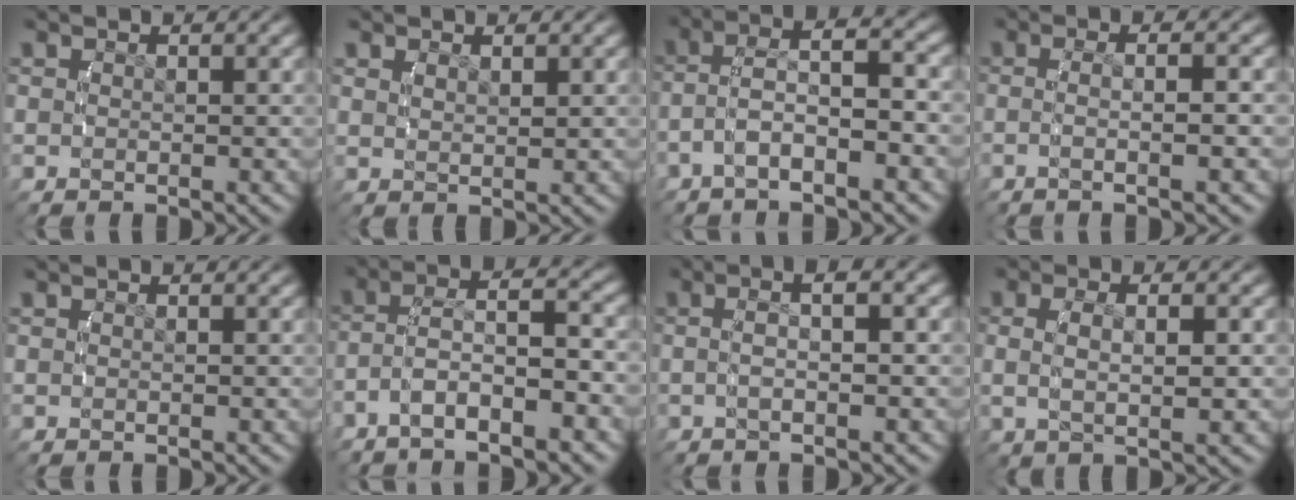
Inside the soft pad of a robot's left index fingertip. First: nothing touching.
{"total": 1.2, "force": [1.0, -0.3, 0.5], "torque": [-0.006, -0.005, 0.026]}
{"total": 3.9, "force": [-0.5, 1.7, 3.5], "torque": [-0.070, 0.002, -0.006]}
{"total": 2.9, "force": [-0.8, -0.2, 2.8], "torque": [-0.059, -0.002, -0.012]}
{"total": 0.0}
{"total": 4.2, "force": [-1.8, 1.9, 3.3], "torque": [-0.078, -0.010, -0.020]}
{"total": 3.3, "force": [0.2, 0.2, 3.3], "torque": [-0.057, 0.017, 0.000]}
{"total": 3.9, "force": [0.7, 1.4, 3.6], "torque": [-0.068, 0.002, 0.015]}